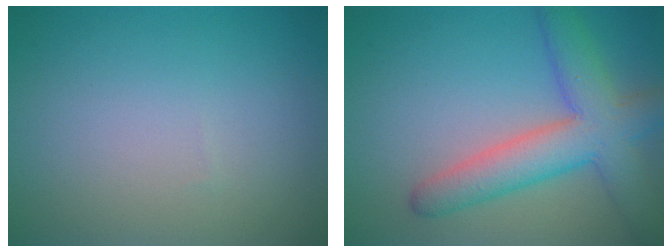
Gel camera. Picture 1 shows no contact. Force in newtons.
{"total": 6.6, "press": 6.6, "slide": 0.3}